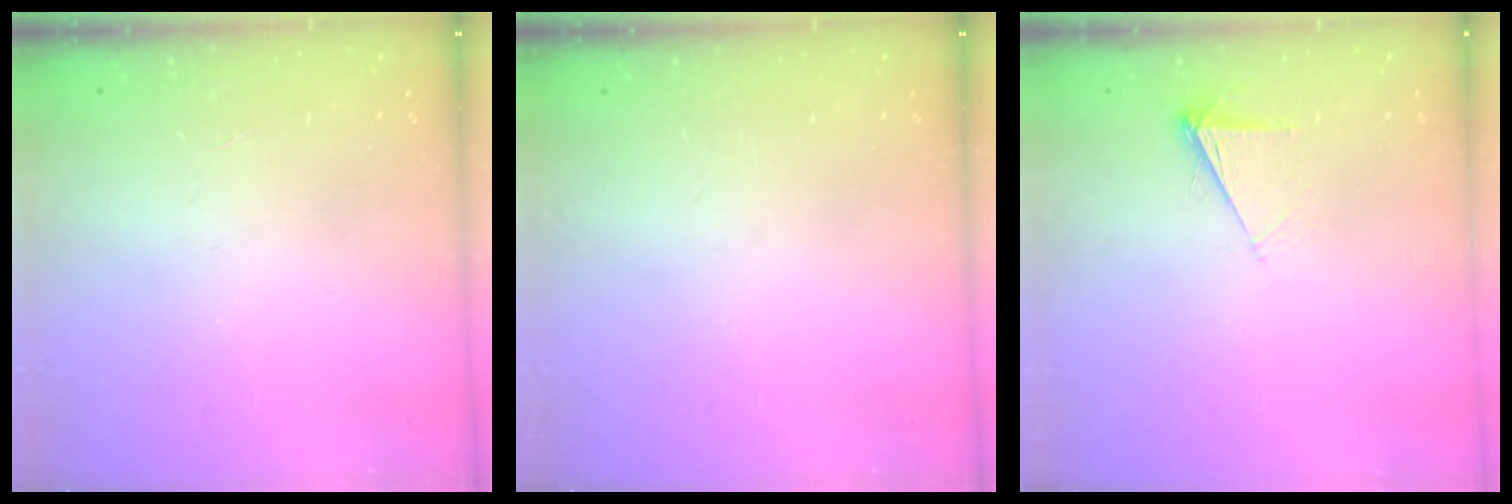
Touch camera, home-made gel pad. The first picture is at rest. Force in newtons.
{"total": 0.0}
{"total": 5.1, "press": 5.0, "slide": 0.6}